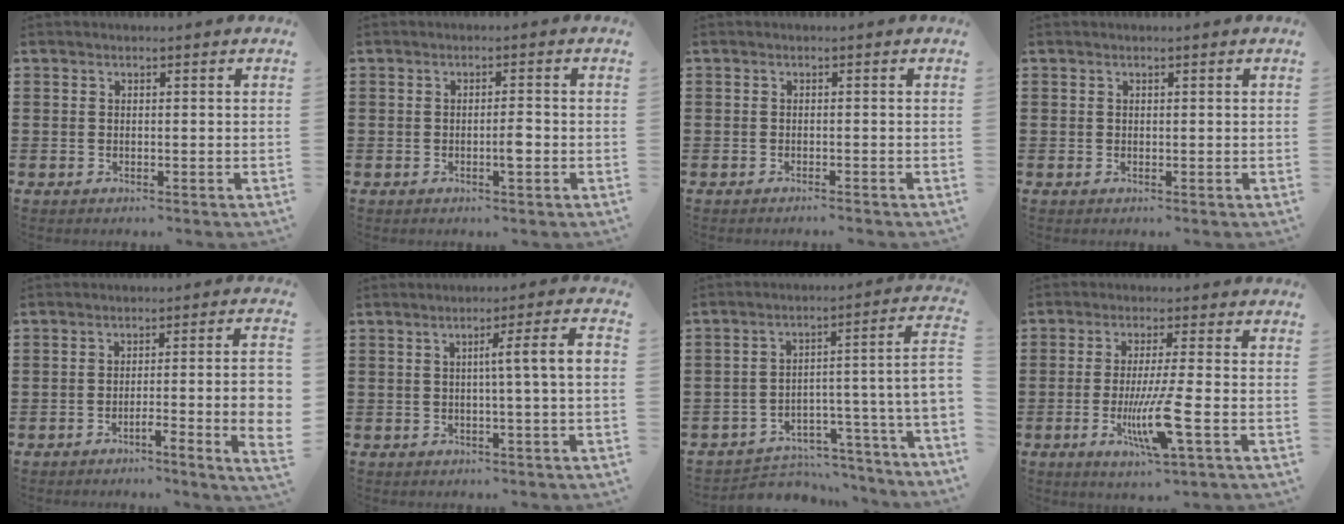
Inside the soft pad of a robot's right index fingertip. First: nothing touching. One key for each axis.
{"total": 2.4, "fx": -0.8, "fy": 0.4, "fz": 2.3, "tx": -0.041, "ty": 0.002, "tz": -0.014}
{"total": 0.9, "fx": -0.9, "fy": -0.1, "fz": 0.2, "tx": -0.005, "ty": 0.000, "tz": -0.017}
{"total": 0.0}
{"total": 6.1, "fx": -2.0, "fy": 0.2, "fz": 5.8, "tx": -0.094, "ty": -0.008, "tz": -0.035}
{"total": 5.5, "fx": 0.0, "fy": -0.4, "fz": 5.4, "tx": -0.089, "ty": -0.008, "tz": -0.008}
{"total": 3.6, "fx": -1.9, "fy": 0.9, "fz": 2.9, "tx": -0.057, "ty": -0.022, "tz": -0.042}
{"total": 9.1, "fx": -2.7, "fy": 0.6, "fz": 8.7, "tx": -0.176, "ty": -0.025, "tz": -0.053}